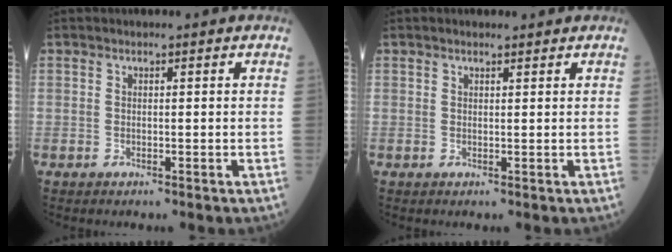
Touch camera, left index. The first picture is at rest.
{"total": 0.9, "force": [0.9, 0.2, 0.3], "torque": [-0.006, 0.006, 0.013]}